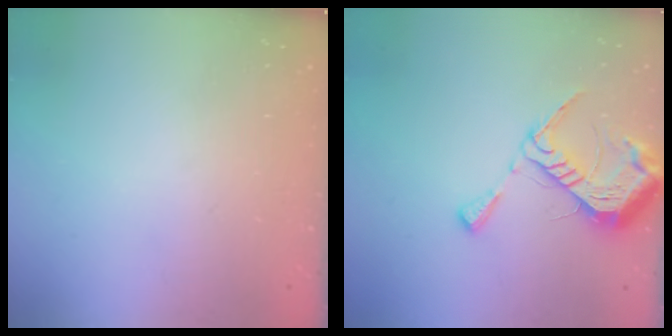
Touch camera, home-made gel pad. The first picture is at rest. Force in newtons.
{"total": 12.0, "press": 12.0, "slide": 1.3}